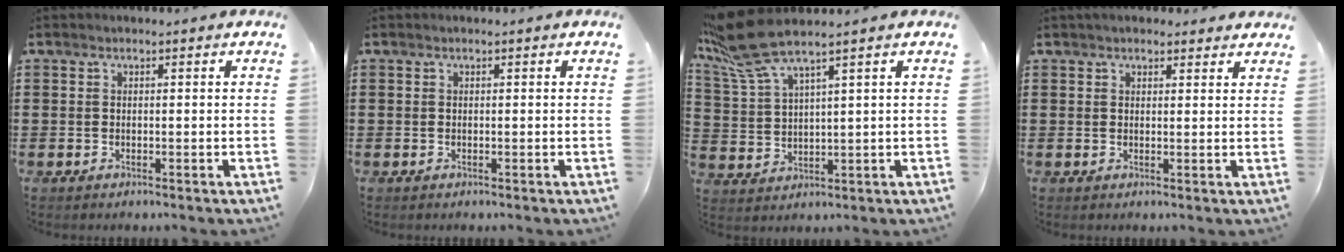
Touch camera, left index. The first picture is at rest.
{"total": 0.0}
{"total": 7.9, "force": [5.8, 1.1, 5.3], "torque": [-0.136, -0.025, 0.102]}
{"total": 1.9, "force": [1.7, 0.6, 0.4], "torque": [-0.011, 0.005, 0.034]}